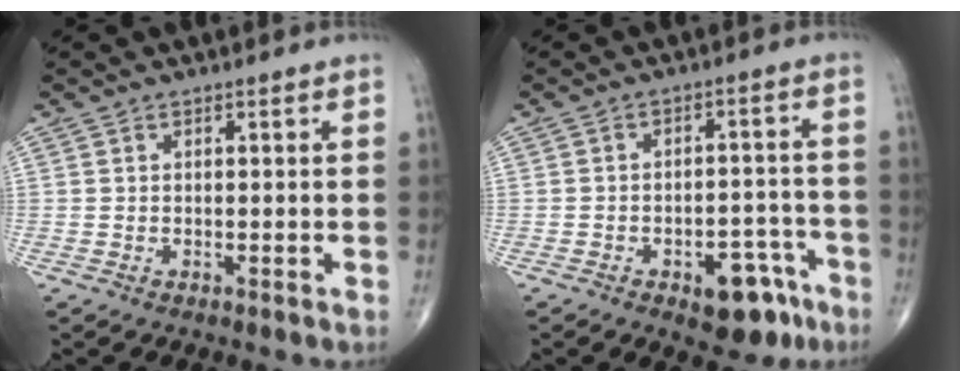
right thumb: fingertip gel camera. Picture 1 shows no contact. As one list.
[{"total": 9.7, "force": [-5.4, 5.1, 6.2], "torque": [-0.054, 0.044, -0.067]}]